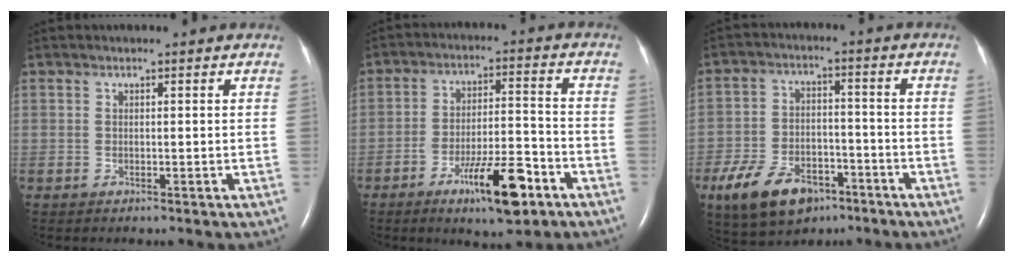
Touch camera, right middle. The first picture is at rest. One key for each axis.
{"total": 11.0, "fx": -6.3, "fy": 2.2, "fz": 8.8, "tx": -0.143, "ty": -0.003, "tz": -0.099}
{"total": 11.5, "fx": -6.8, "fy": 6.3, "fz": 6.9, "tx": -0.138, "ty": 0.000, "tz": -0.112}